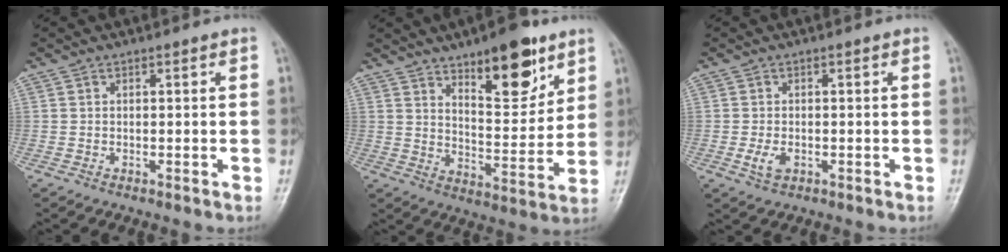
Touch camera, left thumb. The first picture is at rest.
{"total": 14.9, "force": [9.1, 5.7, 10.3], "torque": [-0.112, -0.061, 0.144]}
{"total": 2.6, "force": [-0.7, 1.6, 2.0], "torque": [-0.042, -0.003, -0.013]}